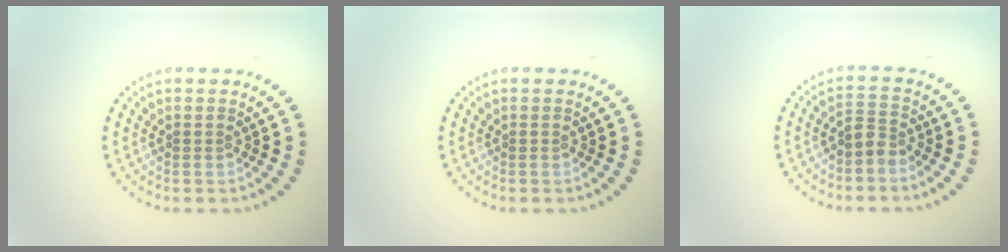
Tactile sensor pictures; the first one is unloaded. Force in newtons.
{"total": 0.0}
{"total": 1.7, "press": 1.4, "slide": 1.1}